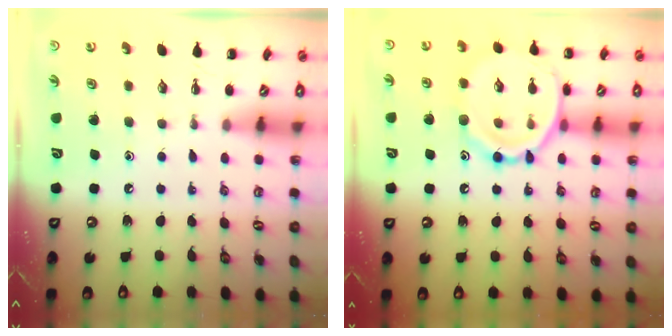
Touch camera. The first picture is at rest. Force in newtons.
{"total": 14.3, "press": 14.2, "slide": 0.8}